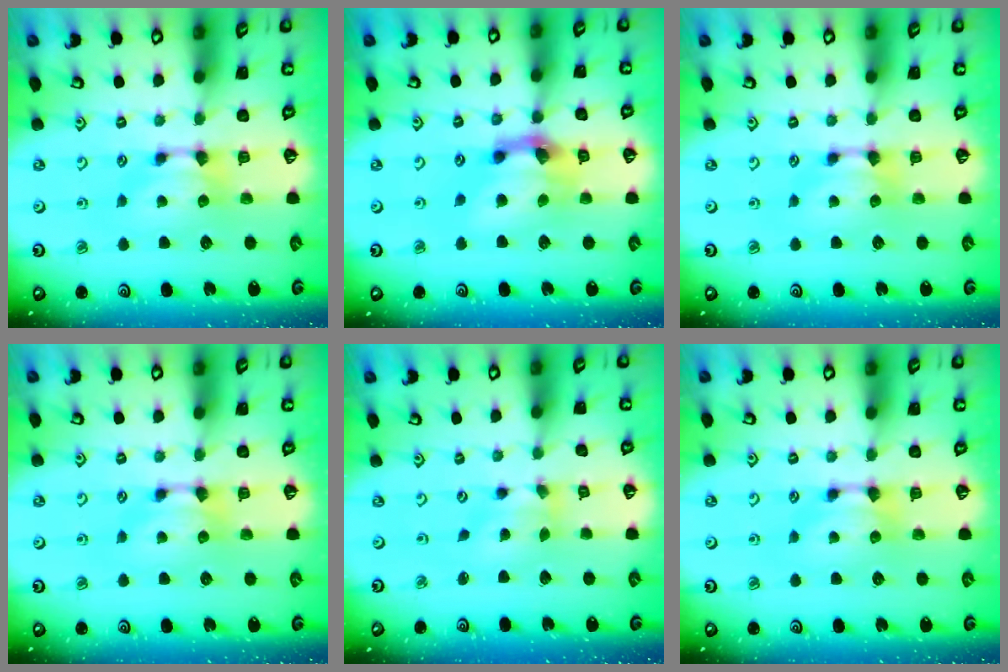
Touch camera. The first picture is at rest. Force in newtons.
{"total": 5.3, "press": 4.9, "slide": 2.0}
{"total": 0.0}
{"total": 0.0}
{"total": 2.9, "press": 2.4, "slide": 1.6}
{"total": 0.0}